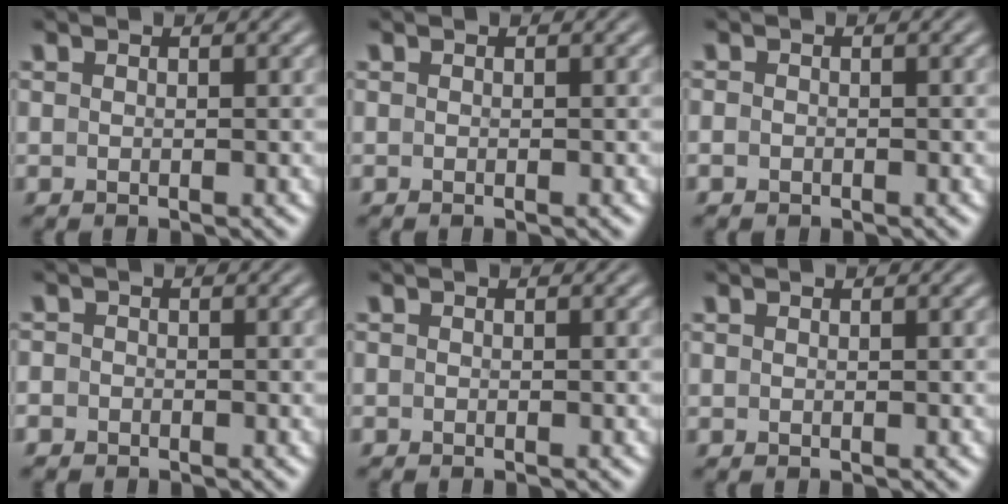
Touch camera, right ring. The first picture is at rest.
{"total": 0.0}
{"total": 1.1, "force": [-0.7, 0.8, 0.3], "torque": [-0.017, -0.012, -0.008]}
{"total": 2.0, "force": [-1.3, 1.5, 0.0], "torque": [-0.013, -0.013, -0.021]}
{"total": 0.5, "force": [-0.5, 0.0, 0.0], "torque": [-0.003, -0.006, -0.007]}
{"total": 0.0}